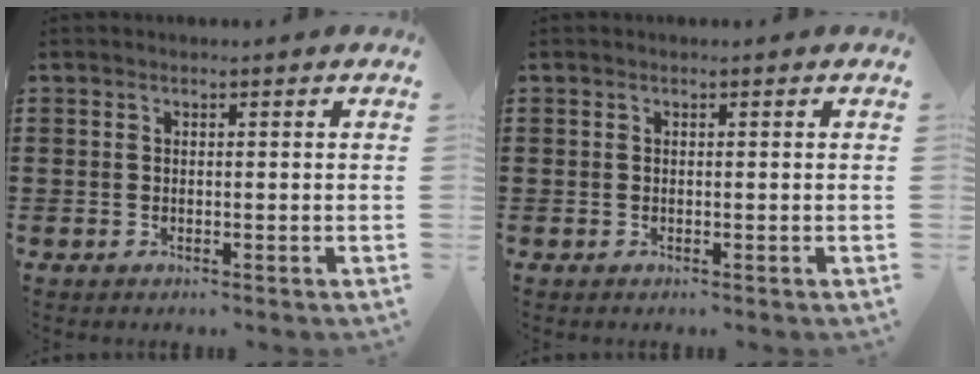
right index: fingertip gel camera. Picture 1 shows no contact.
{"total": 0.0}